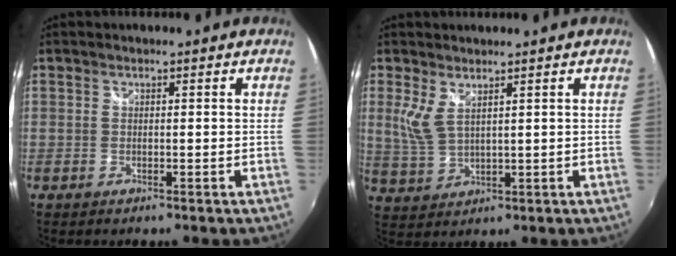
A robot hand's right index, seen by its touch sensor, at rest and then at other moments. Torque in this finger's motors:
{"motor_torque": [0.06, 0.12, 0.28, 0.08]}